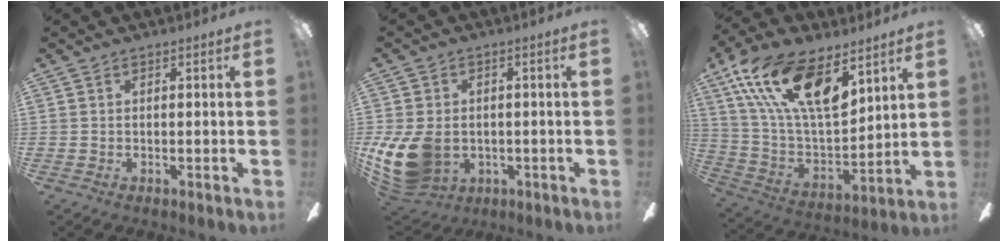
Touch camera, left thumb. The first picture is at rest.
{"total": 13.7, "force": [-2.8, 10.4, 8.5], "torque": [-0.193, 0.011, -0.046]}
{"total": 22.7, "force": [13.1, 9.7, 15.8], "torque": [-0.320, -0.067, 0.231]}